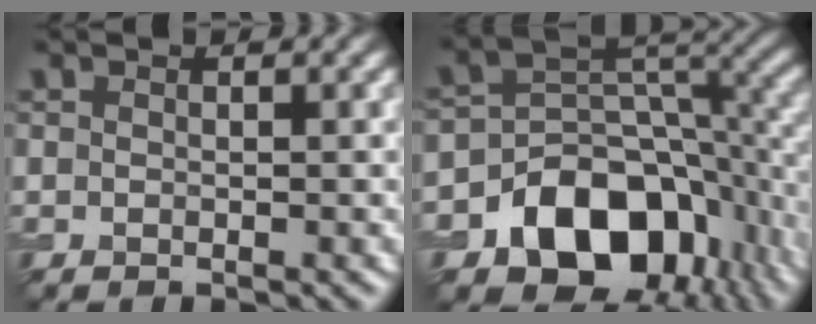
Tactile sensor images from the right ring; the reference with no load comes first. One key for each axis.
{"total": 12.2, "fx": -5.8, "fy": 8.5, "fz": 6.6, "tx": -0.099, "ty": -0.016, "tz": -0.095}